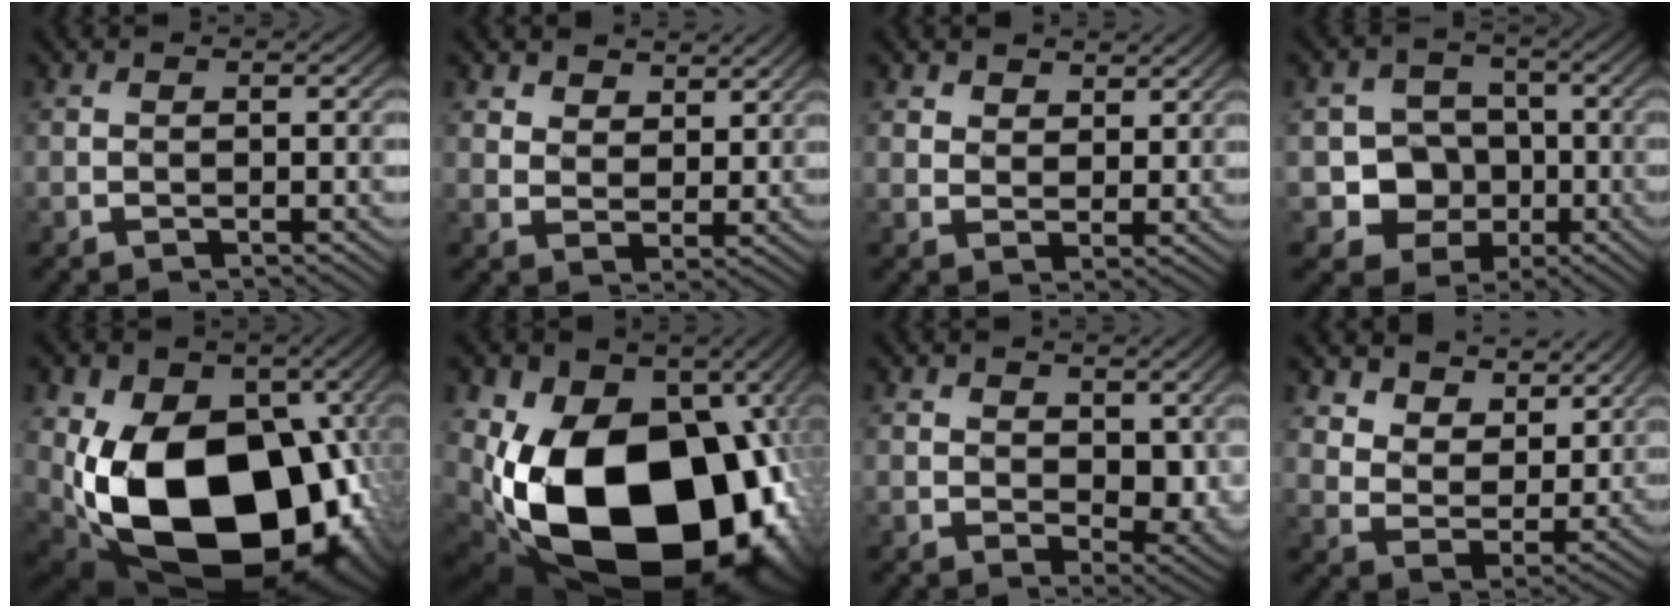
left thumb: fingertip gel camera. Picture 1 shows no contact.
{"total": 5.4, "force": [3.7, 3.3, 2.0], "torque": [-0.057, -0.013, 0.068]}
{"total": 4.3, "force": [2.9, 2.6, 1.6], "torque": [-0.048, -0.012, 0.051]}
{"total": 6.9, "force": [-1.9, 6.3, 2.1], "torque": [-0.037, -0.004, -0.058]}
{"total": 20.5, "force": [-3.2, 14.3, 14.3], "torque": [-0.284, -0.060, -0.027]}
{"total": 22.3, "force": [-5.1, 15.2, 15.5], "torque": [-0.337, -0.064, -0.046]}
{"total": 6.6, "force": [1.6, 4.3, 4.8], "torque": [-0.103, -0.007, 0.028]}
{"total": 8.0, "force": [5.2, 5.0, 3.6], "torque": [-0.080, 0.001, 0.076]}